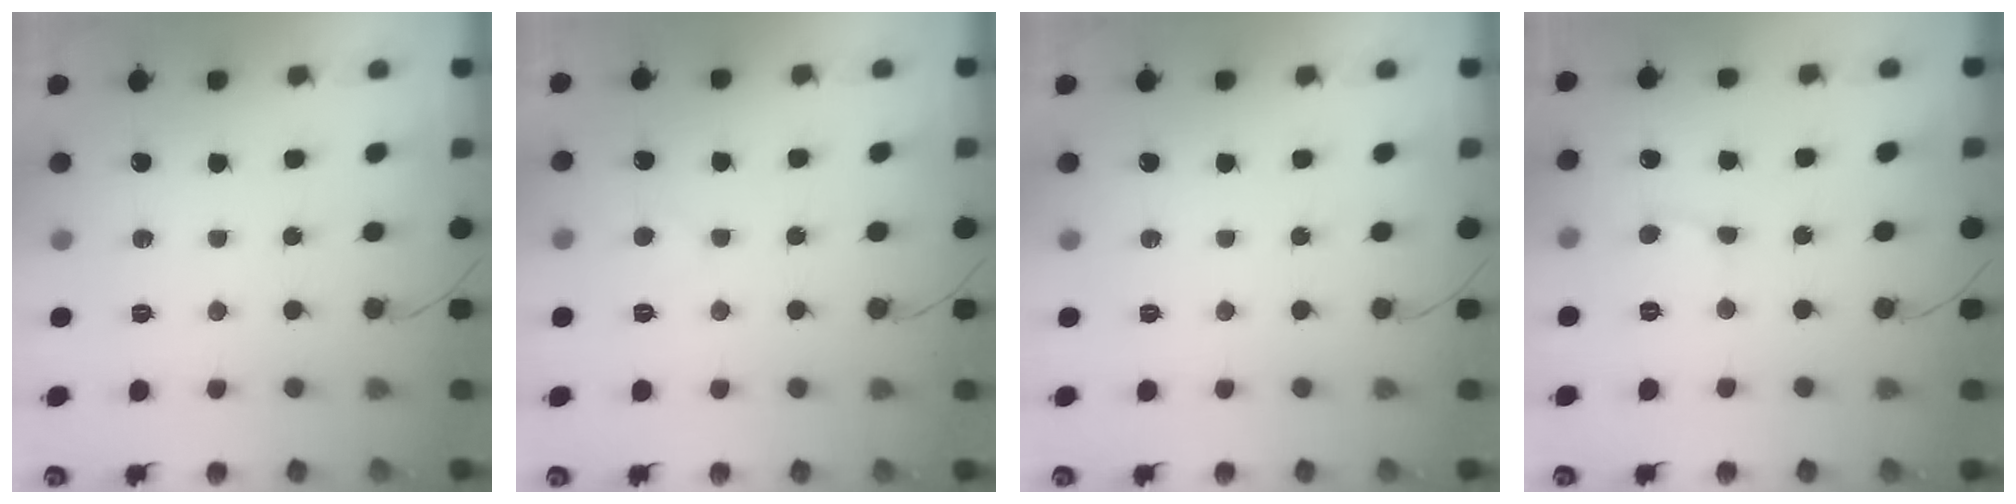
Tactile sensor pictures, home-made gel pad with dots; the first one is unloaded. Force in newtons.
{"total": 2.8, "press": 2.8, "slide": 0.1}
{"total": 0.0}
{"total": 2.1, "press": 2.1, "slide": 0.1}